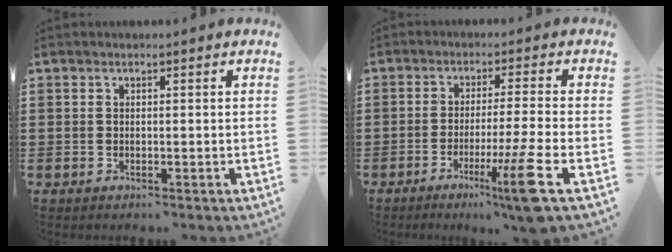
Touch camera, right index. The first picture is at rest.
{"total": 9.6, "force": [-4.1, -1.3, 8.6], "torque": [-0.142, -0.018, -0.071]}